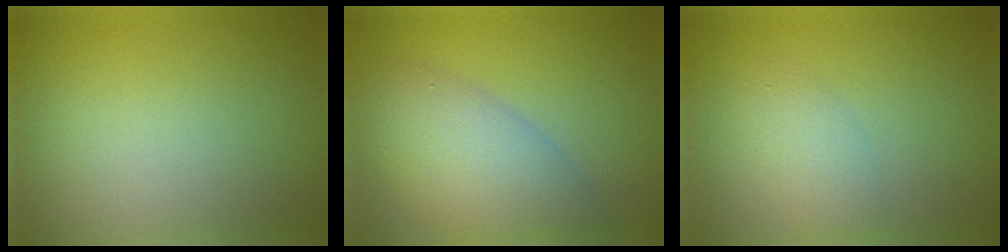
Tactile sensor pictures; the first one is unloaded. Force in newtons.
{"total": 7.2, "press": 7.2, "slide": 0.3}
{"total": 2.3, "press": 2.3, "slide": 0.1}